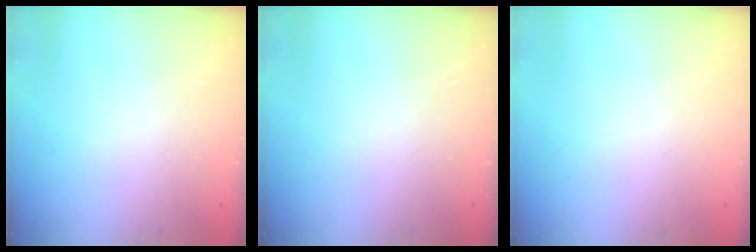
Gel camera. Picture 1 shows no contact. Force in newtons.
{"total": 0.0}
{"total": 0.0}